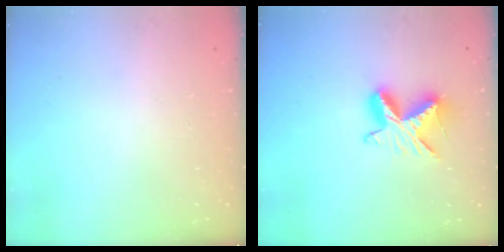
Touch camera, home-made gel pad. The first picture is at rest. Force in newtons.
{"total": 9.2, "press": 9.2, "slide": 0.6}